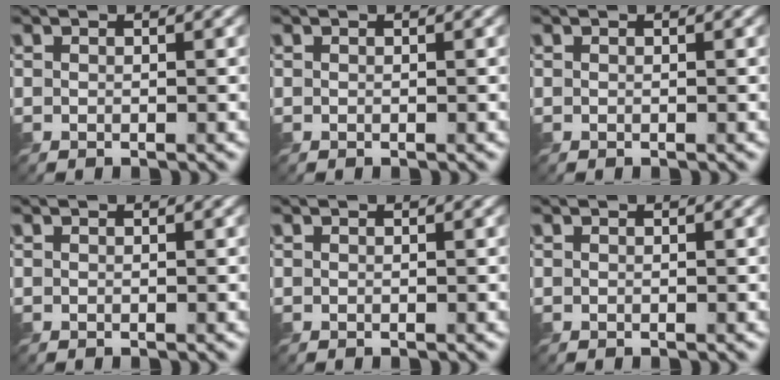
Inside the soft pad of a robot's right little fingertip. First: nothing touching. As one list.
[{"total": 0.0}, {"total": 0.0}, {"total": 0.0}, {"total": 0.0}, {"total": 0.0}]